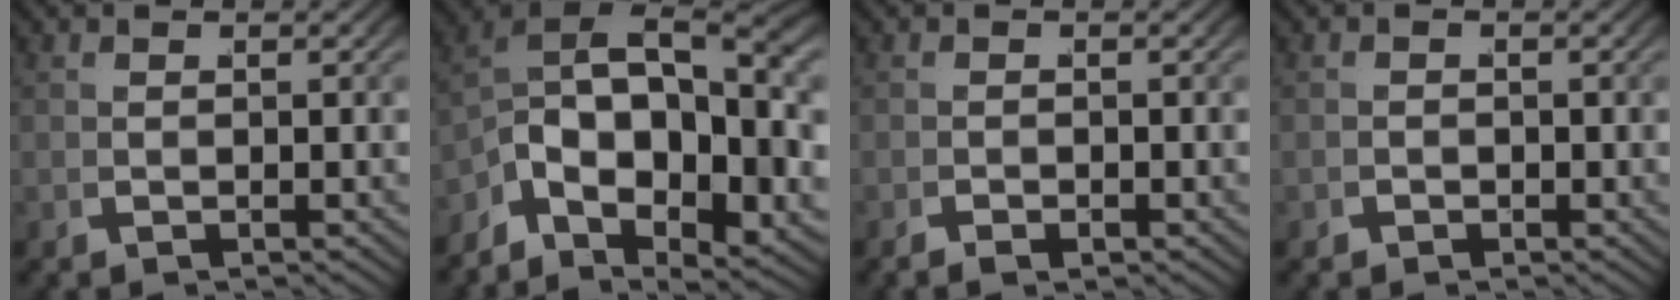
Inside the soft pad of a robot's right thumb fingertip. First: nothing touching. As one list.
[{"total": 12.9, "force": [0.3, 8.3, 9.9], "torque": [-0.164, -0.015, -0.004]}, {"total": 0.7, "force": [-0.7, 0.0, 0.2], "torque": [0.008, 0.002, -0.019]}, {"total": 0.7, "force": [-0.5, 0.5, 0.0], "torque": [0.004, 0.000, -0.012]}]